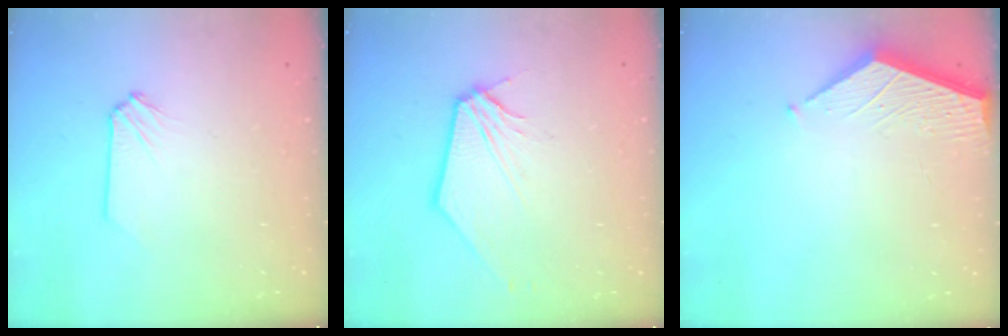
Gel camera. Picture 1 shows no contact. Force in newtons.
{"total": 1.8, "press": 1.8, "slide": 0.3}
{"total": 3.3, "press": 3.3, "slide": 0.4}